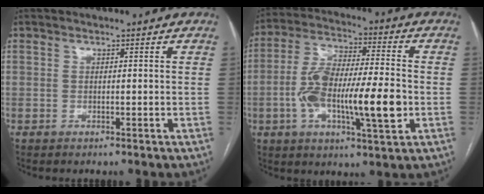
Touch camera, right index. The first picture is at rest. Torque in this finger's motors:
{"motor_torque": [1.10, -0.40, 0.76, 0.18]}